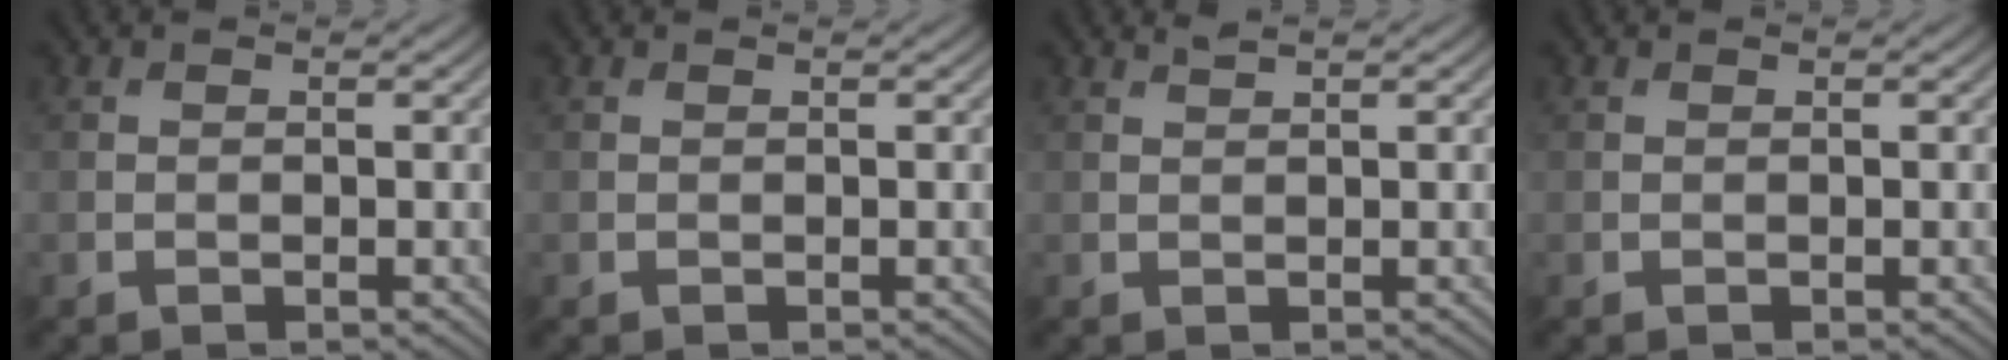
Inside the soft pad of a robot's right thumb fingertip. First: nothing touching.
{"total": 0.0}
{"total": 0.6, "force": [0.5, 0.0, 0.2], "torque": [-0.003, 0.003, 0.012]}
{"total": 0.0}